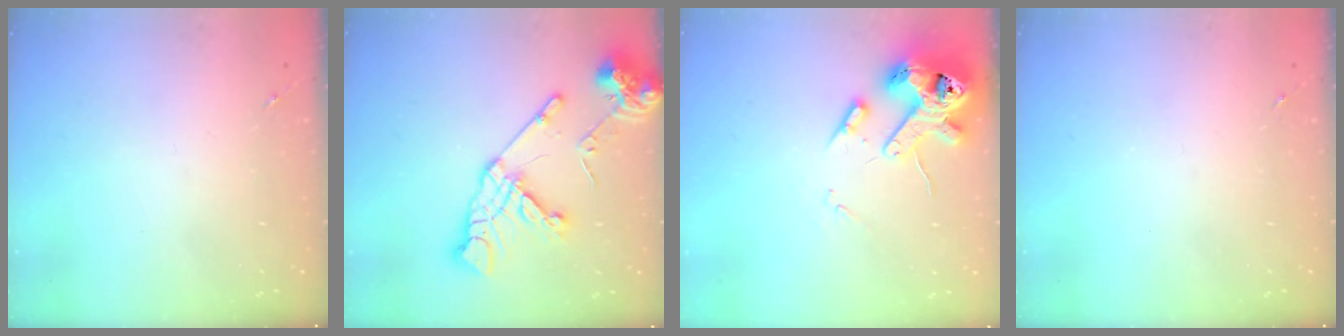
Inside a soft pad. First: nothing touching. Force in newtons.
{"total": 16.3, "press": 16.2, "slide": 2.1}
{"total": 14.8, "press": 14.7, "slide": 2.3}
{"total": 0.0}